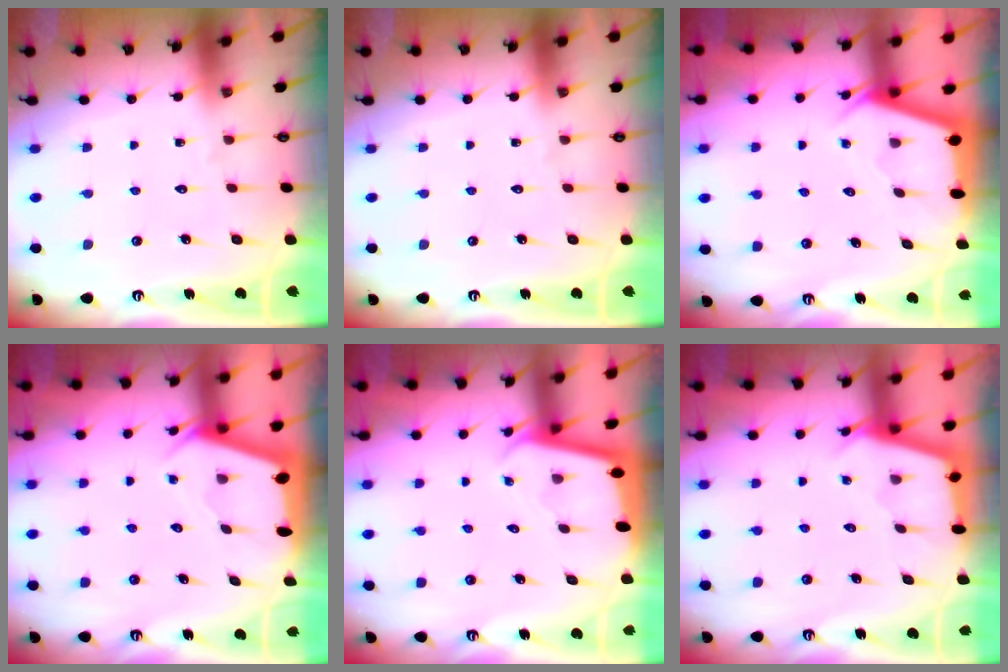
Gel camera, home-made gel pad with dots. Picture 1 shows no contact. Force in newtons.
{"total": 0.0}
{"total": 2.9, "press": 2.9, "slide": 0.3}
{"total": 2.3, "press": 2.3, "slide": 0.3}
{"total": 1.9, "press": 1.9, "slide": 0.1}
{"total": 2.8, "press": 2.7, "slide": 0.3}